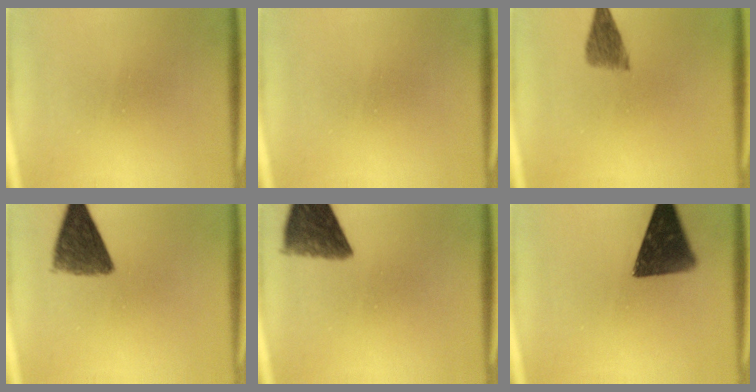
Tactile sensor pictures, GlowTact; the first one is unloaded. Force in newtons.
{"total": 0.0}
{"total": 5.2}
{"total": 8.8}
{"total": 9.3}
{"total": 12.6}